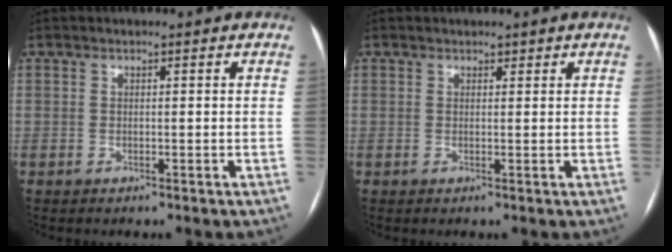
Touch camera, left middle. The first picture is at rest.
{"total": 0.9, "force": [0.8, 0.5, 0.3], "torque": [-0.006, 0.008, 0.011]}